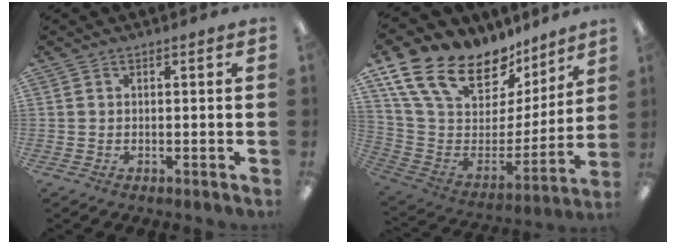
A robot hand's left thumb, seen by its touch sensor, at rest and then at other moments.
{"total": 21.2, "force": [15.9, 10.3, 9.6], "torque": [-0.184, -0.117, 0.297]}